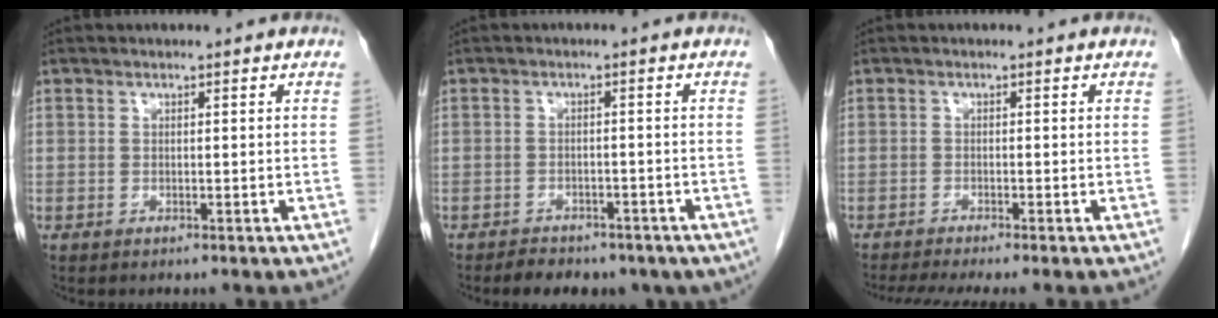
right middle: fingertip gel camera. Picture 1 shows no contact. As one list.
[{"total": 8.6, "force": [-6.3, 4.4, 3.8], "torque": [-0.051, 0.009, -0.072]}, {"total": 5.9, "force": [-5.0, -0.2, 3.2], "torque": [-0.046, -0.013, -0.081]}]